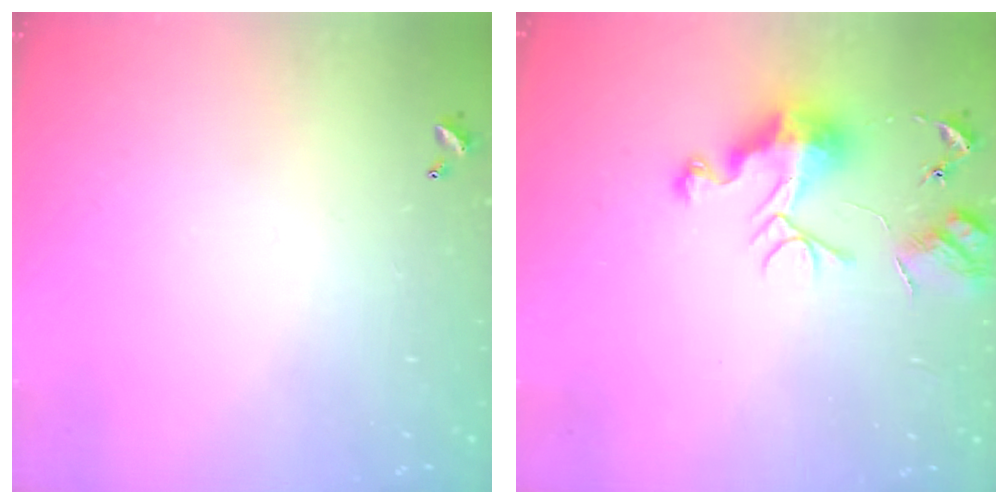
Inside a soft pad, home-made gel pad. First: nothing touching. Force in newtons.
{"total": 9.3, "press": 9.3, "slide": 1.1}